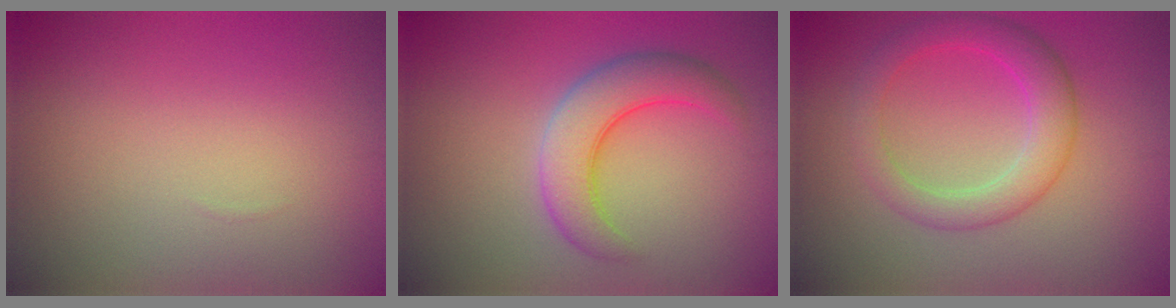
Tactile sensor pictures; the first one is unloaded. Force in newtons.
{"total": 5.4, "press": 5.4, "slide": 0.2}
{"total": 4.4, "press": 4.4, "slide": 0.1}